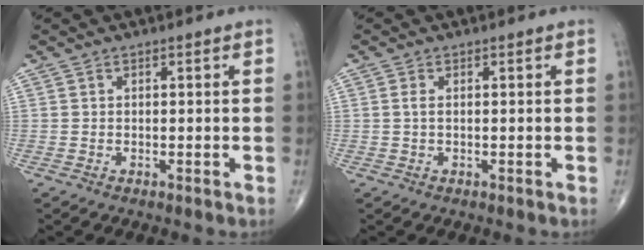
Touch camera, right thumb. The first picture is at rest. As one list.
[{"total": 1.1, "force": [0.2, 0.5, 1.0], "torque": [-0.027, 0.002, 0.004]}]